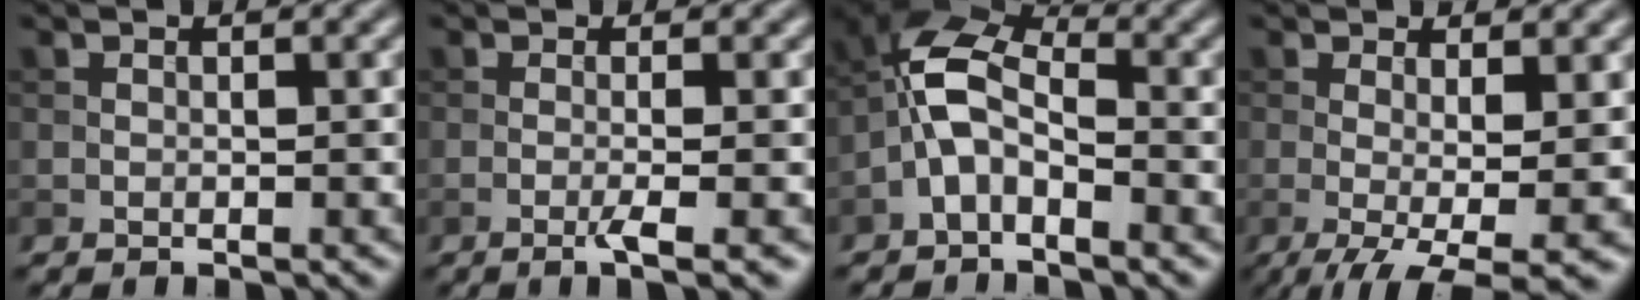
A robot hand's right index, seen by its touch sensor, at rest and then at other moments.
{"total": 2.7, "force": [-0.8, 0.5, 2.5], "torque": [-0.038, -0.003, -0.019]}
{"total": 5.2, "force": [-2.0, 2.8, 4.0], "torque": [-0.086, 0.018, -0.047]}
{"total": 6.7, "force": [-1.4, 1.7, 6.3], "torque": [-0.088, -0.014, -0.016]}